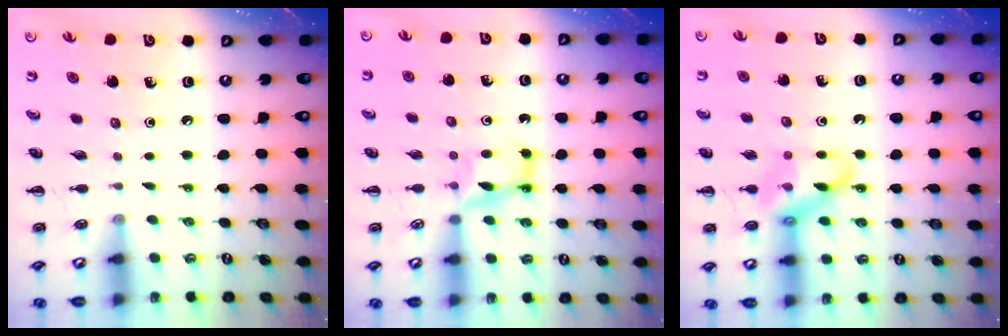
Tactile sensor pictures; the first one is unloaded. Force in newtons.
{"total": 4.9, "press": 4.8, "slide": 1.1}
{"total": 15.1, "press": 14.9, "slide": 2.4}